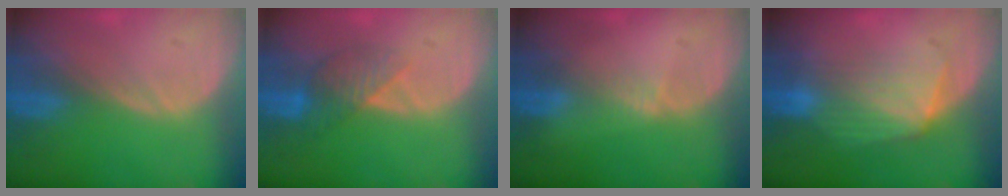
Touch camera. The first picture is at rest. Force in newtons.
{"total": 4.2, "press": 4.1, "slide": 0.5}
{"total": 0.8, "press": 0.8, "slide": 0.2}
{"total": 7.1, "press": 6.6, "slide": 2.7}